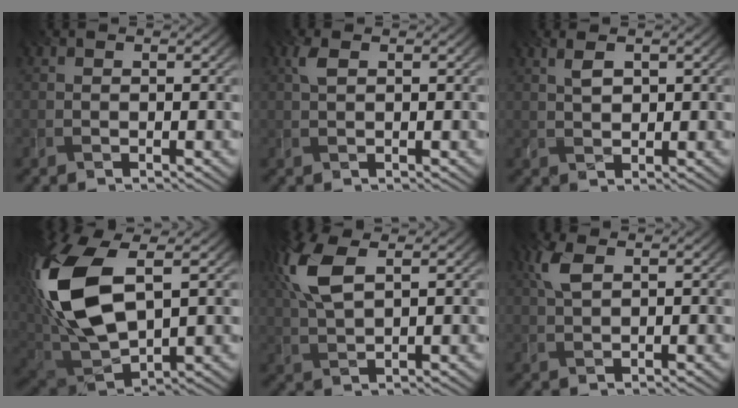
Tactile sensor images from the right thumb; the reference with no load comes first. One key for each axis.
{"total": 1.6, "fx": 0.7, "fy": 0.6, "fz": 1.4, "tx": -0.037, "ty": 0.004, "tz": 0.014}
{"total": 2.3, "fx": 1.0, "fy": 1.1, "fz": 1.8, "tx": -0.042, "ty": 0.002, "tz": 0.022}
{"total": 17.0, "fx": 3.7, "fy": 9.0, "fz": 13.9, "tx": -0.350, "ty": 0.002, "tz": 0.081}
{"total": 8.2, "fx": 3.3, "fy": 3.3, "fz": 6.7, "tx": -0.179, "ty": 0.017, "tz": 0.065}
{"total": 3.6, "fx": 1.6, "fy": 1.5, "fz": 2.9, "tx": -0.077, "ty": 0.007, "tz": 0.032}